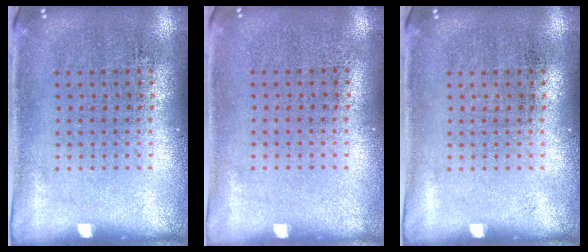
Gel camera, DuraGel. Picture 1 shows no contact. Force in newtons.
{"total": 0.0}
{"total": 0.0}